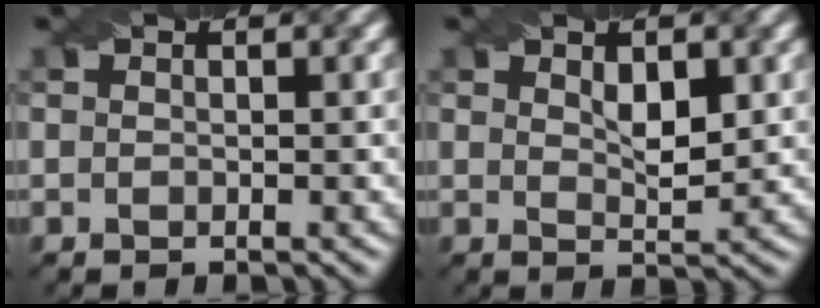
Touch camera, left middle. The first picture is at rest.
{"total": 2.7, "force": [1.0, 1.1, 2.2], "torque": [-0.035, -0.001, 0.021]}